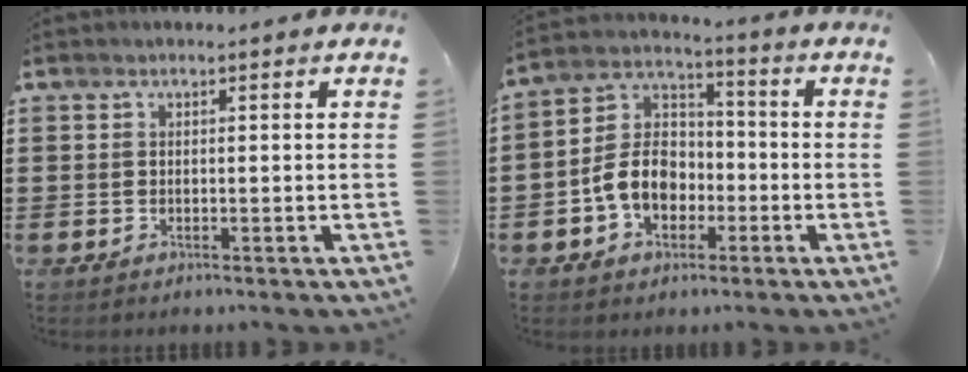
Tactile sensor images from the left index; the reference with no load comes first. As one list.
[{"total": 8.4, "force": [-2.9, 6.4, 4.7], "torque": [-0.126, 0.013, -0.061]}]